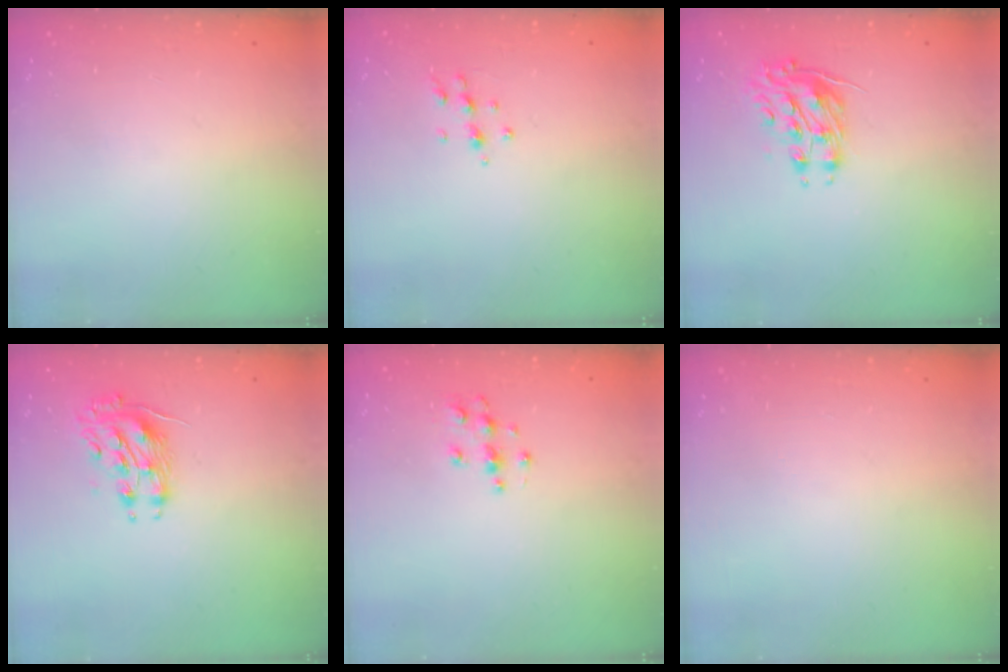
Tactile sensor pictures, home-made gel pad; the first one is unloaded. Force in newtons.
{"total": 5.4, "press": 5.3, "slide": 1.0}
{"total": 9.2, "press": 9.2, "slide": 0.4}
{"total": 8.7, "press": 8.6, "slide": 0.7}
{"total": 5.4, "press": 5.3, "slide": 0.7}
{"total": 0.0}